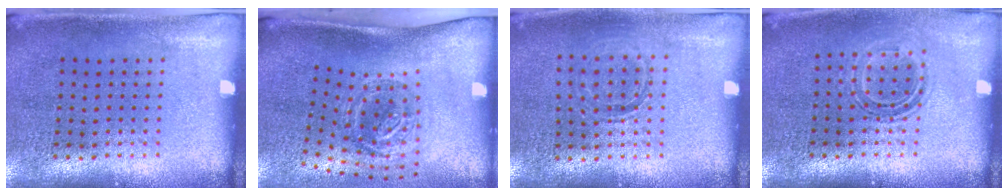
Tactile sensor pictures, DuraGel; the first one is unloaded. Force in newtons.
{"total": 1.9, "press": 1.2, "slide": 1.5}
{"total": 0.9, "press": 0.9, "slide": 0.2}
{"total": 1.3, "press": 1.1, "slide": 0.7}